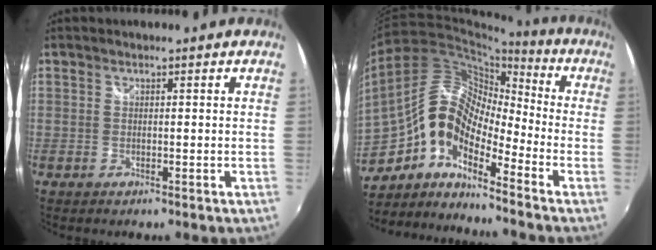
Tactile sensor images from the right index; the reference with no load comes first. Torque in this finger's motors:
{"motor_torque": [1.51, -0.63, 0.83, 0.13]}